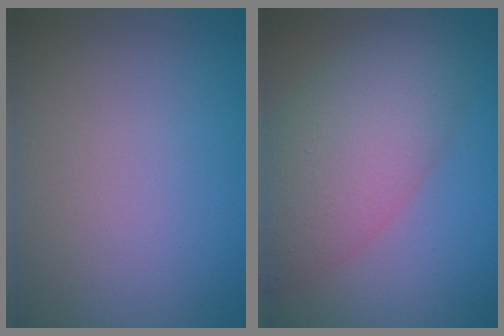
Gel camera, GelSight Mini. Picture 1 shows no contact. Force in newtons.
{"total": 7.7, "press": 7.7, "slide": 0.2}